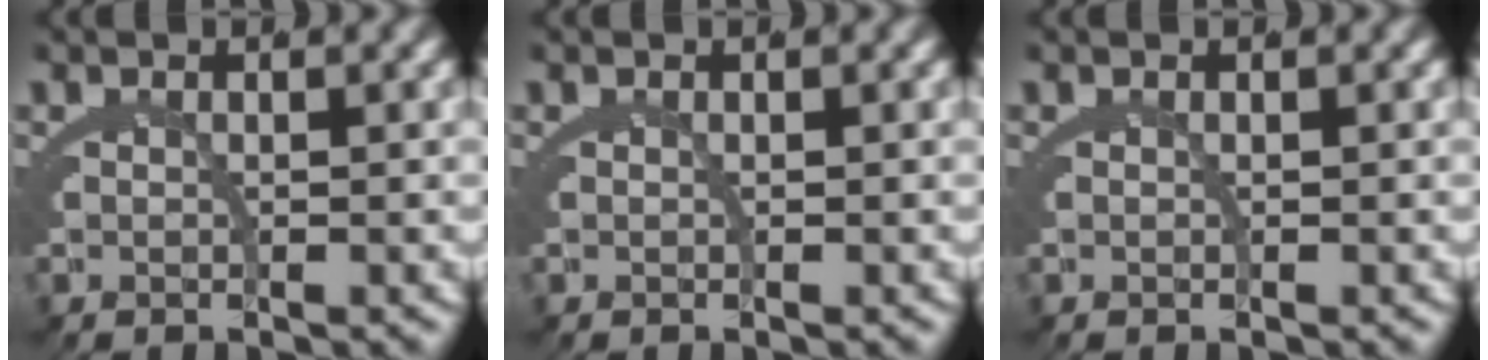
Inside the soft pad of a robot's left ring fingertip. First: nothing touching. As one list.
[{"total": 0.0}, {"total": 0.0}]